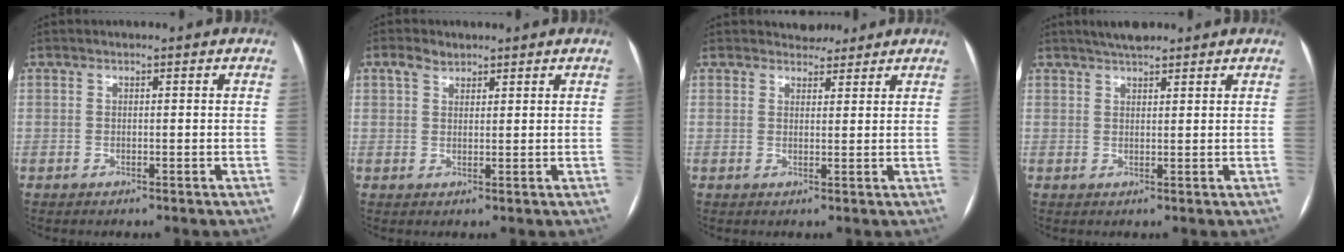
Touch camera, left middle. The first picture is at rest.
{"total": 2.0, "force": [1.6, 1.0, 0.6], "torque": [-0.018, 0.007, 0.032]}
{"total": 3.3, "force": [3.0, 1.4, 0.0], "torque": [0.002, 0.003, 0.041]}
{"total": 3.9, "force": [3.3, 0.9, 1.8], "torque": [-0.032, 0.015, 0.054]}